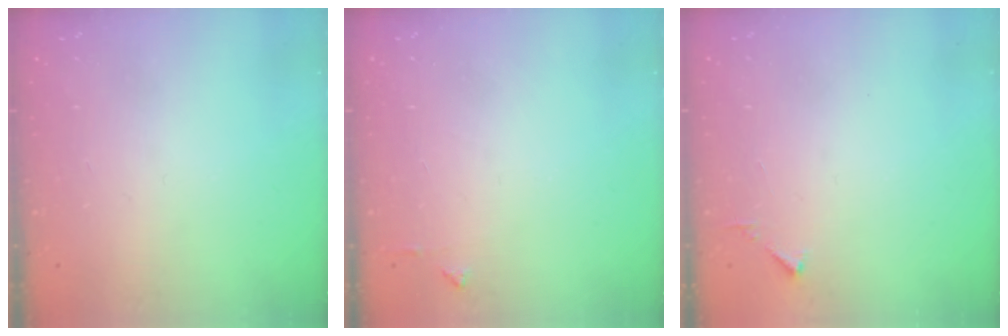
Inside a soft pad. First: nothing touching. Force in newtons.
{"total": 3.5, "press": 3.4, "slide": 0.5}
{"total": 3.3, "press": 3.2, "slide": 0.4}